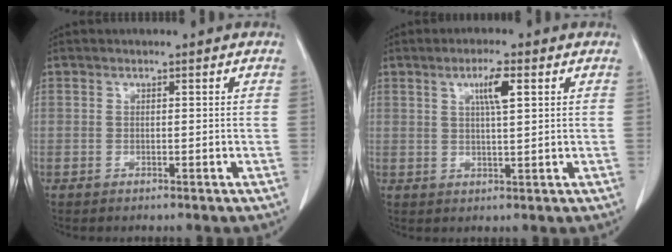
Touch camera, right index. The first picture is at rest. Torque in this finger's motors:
{"motor_torque": [0.10, 0.05, 0.10, 0.03]}